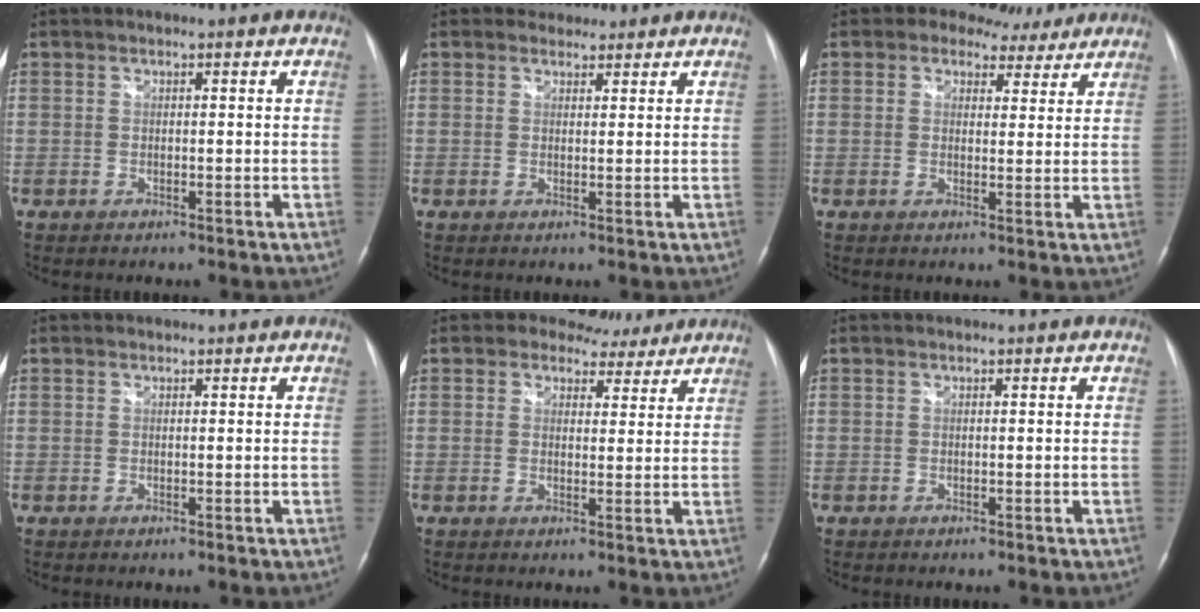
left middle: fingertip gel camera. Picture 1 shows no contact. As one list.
[{"total": 2.4, "force": [2.1, 1.2, -0.2], "torque": [0.001, 0.007, 0.029]}, {"total": 6.5, "force": [5.1, 3.8, 1.4], "torque": [-0.018, 0.013, 0.060]}, {"total": 0.0}, {"total": 5.9, "force": [4.9, 3.3, 0.8], "torque": [-0.008, 0.003, 0.055]}, {"total": 0.0}]